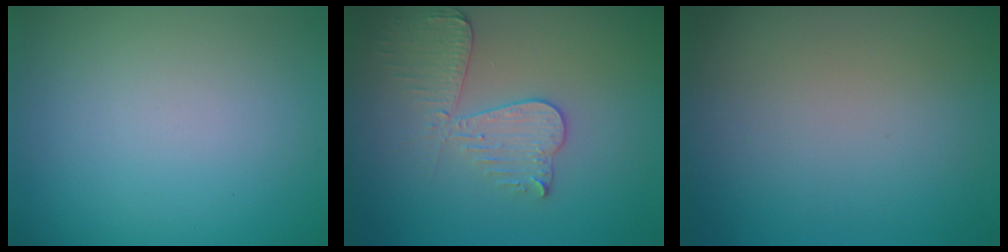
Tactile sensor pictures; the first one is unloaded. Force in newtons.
{"total": 3.4, "press": 3.3, "slide": 0.8}
{"total": 0.0}